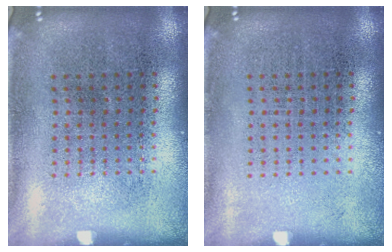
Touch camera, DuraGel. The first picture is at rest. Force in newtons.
{"total": 0.0}